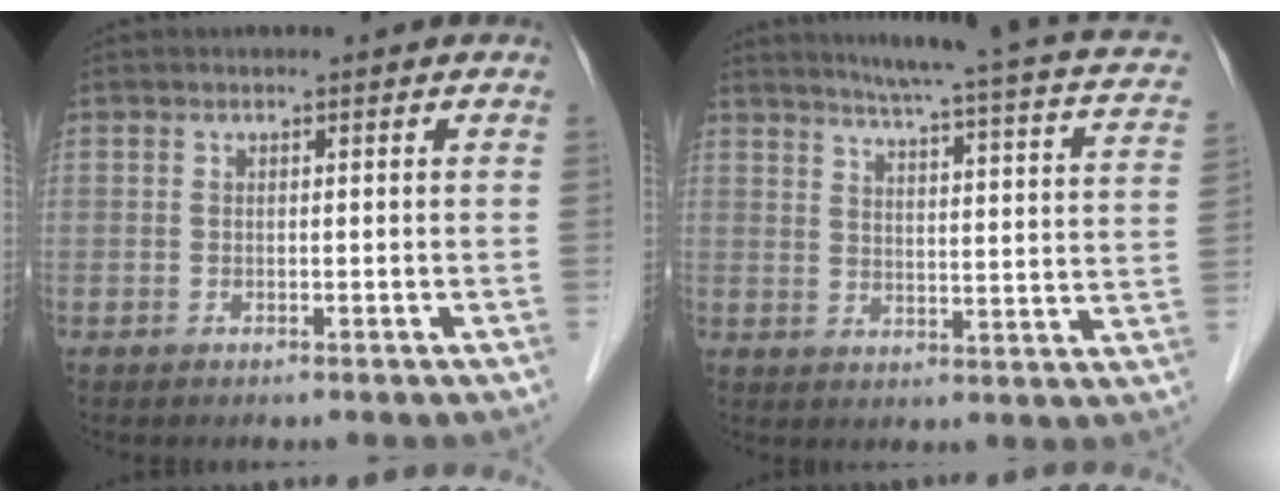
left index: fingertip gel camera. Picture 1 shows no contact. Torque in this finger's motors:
{"motor_torque": [0.46, -0.77, 0.10, 0.04]}